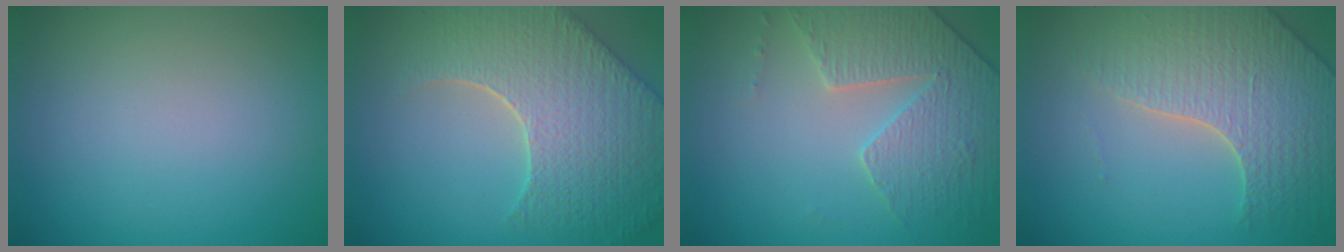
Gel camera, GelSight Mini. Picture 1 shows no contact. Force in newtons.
{"total": 9.0, "press": 6.4, "slide": 6.4}
{"total": 4.0, "press": 3.9, "slide": 1.2}
{"total": 4.7, "press": 4.4, "slide": 1.5}